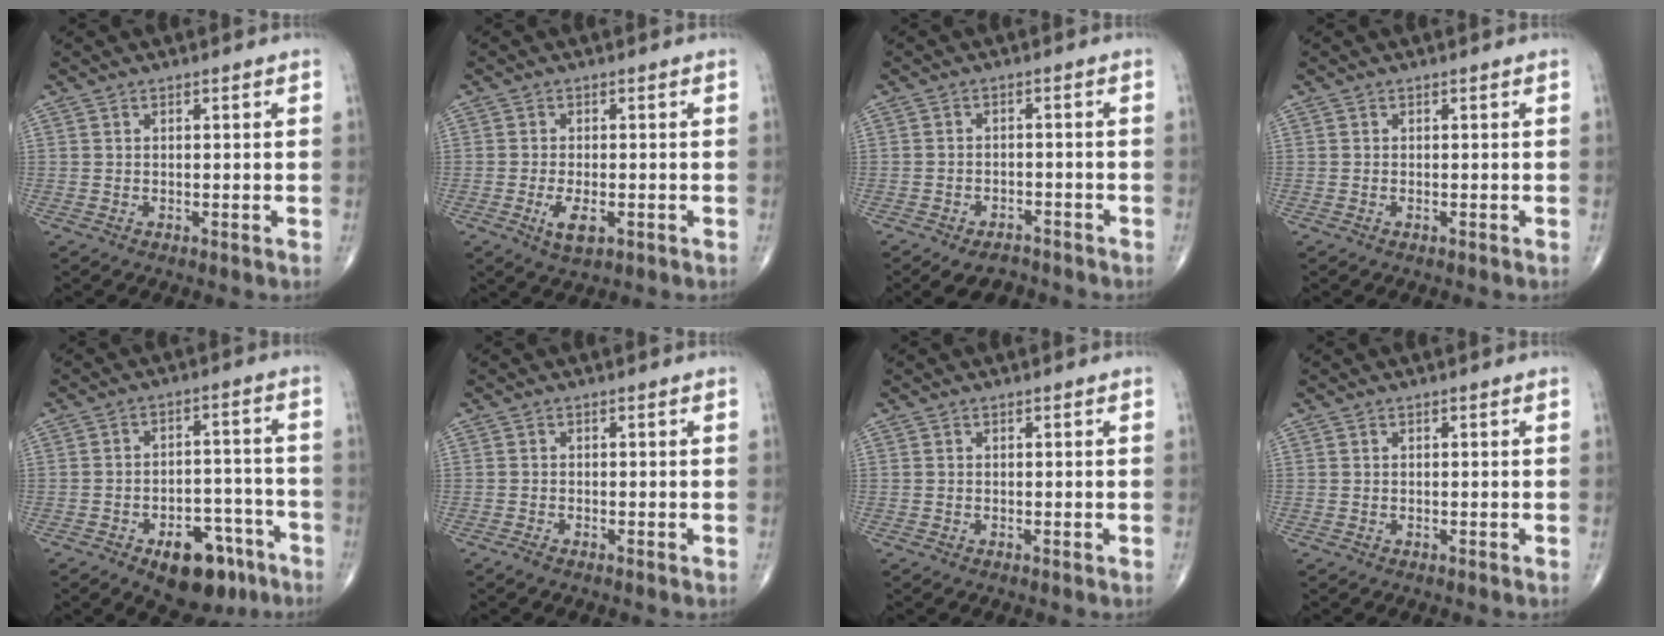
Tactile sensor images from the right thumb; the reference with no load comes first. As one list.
[{"total": 4.3, "force": [-1.5, 1.9, 3.6], "torque": [-0.067, -0.006, -0.022]}, {"total": 6.3, "force": [-4.9, 3.3, 2.1], "torque": [-0.020, 0.021, -0.073]}, {"total": 0.0}, {"total": 12.5, "force": [-7.3, 6.7, 7.6], "torque": [-0.073, 0.051, -0.098]}, {"total": 1.0, "force": [-0.8, 0.2, 0.6], "torque": [-0.018, -0.004, -0.019]}, {"total": 0.0}, {"total": 0.0}]